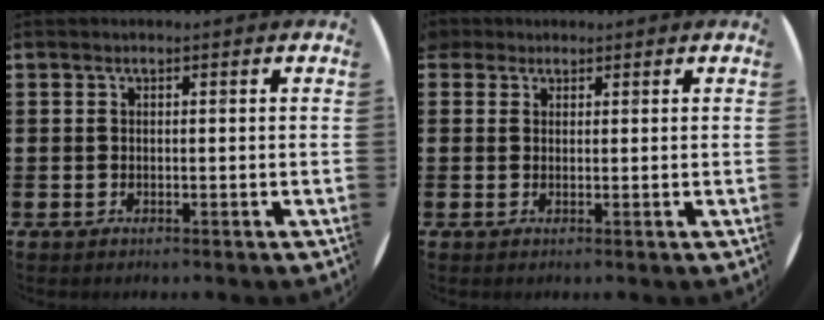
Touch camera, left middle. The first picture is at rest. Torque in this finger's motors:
{"motor_torque": [0.34, -1.29, 0.45, 0.21]}